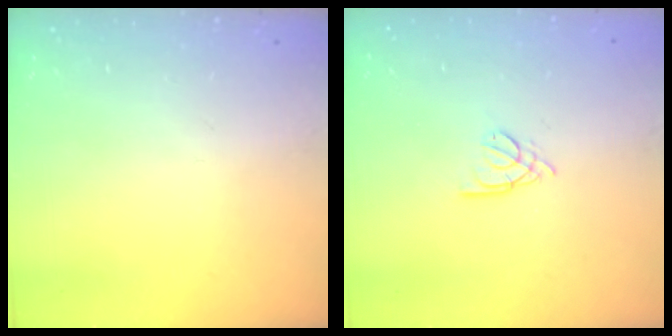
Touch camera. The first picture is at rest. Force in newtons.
{"total": 2.6, "press": 2.6, "slide": 0.6}